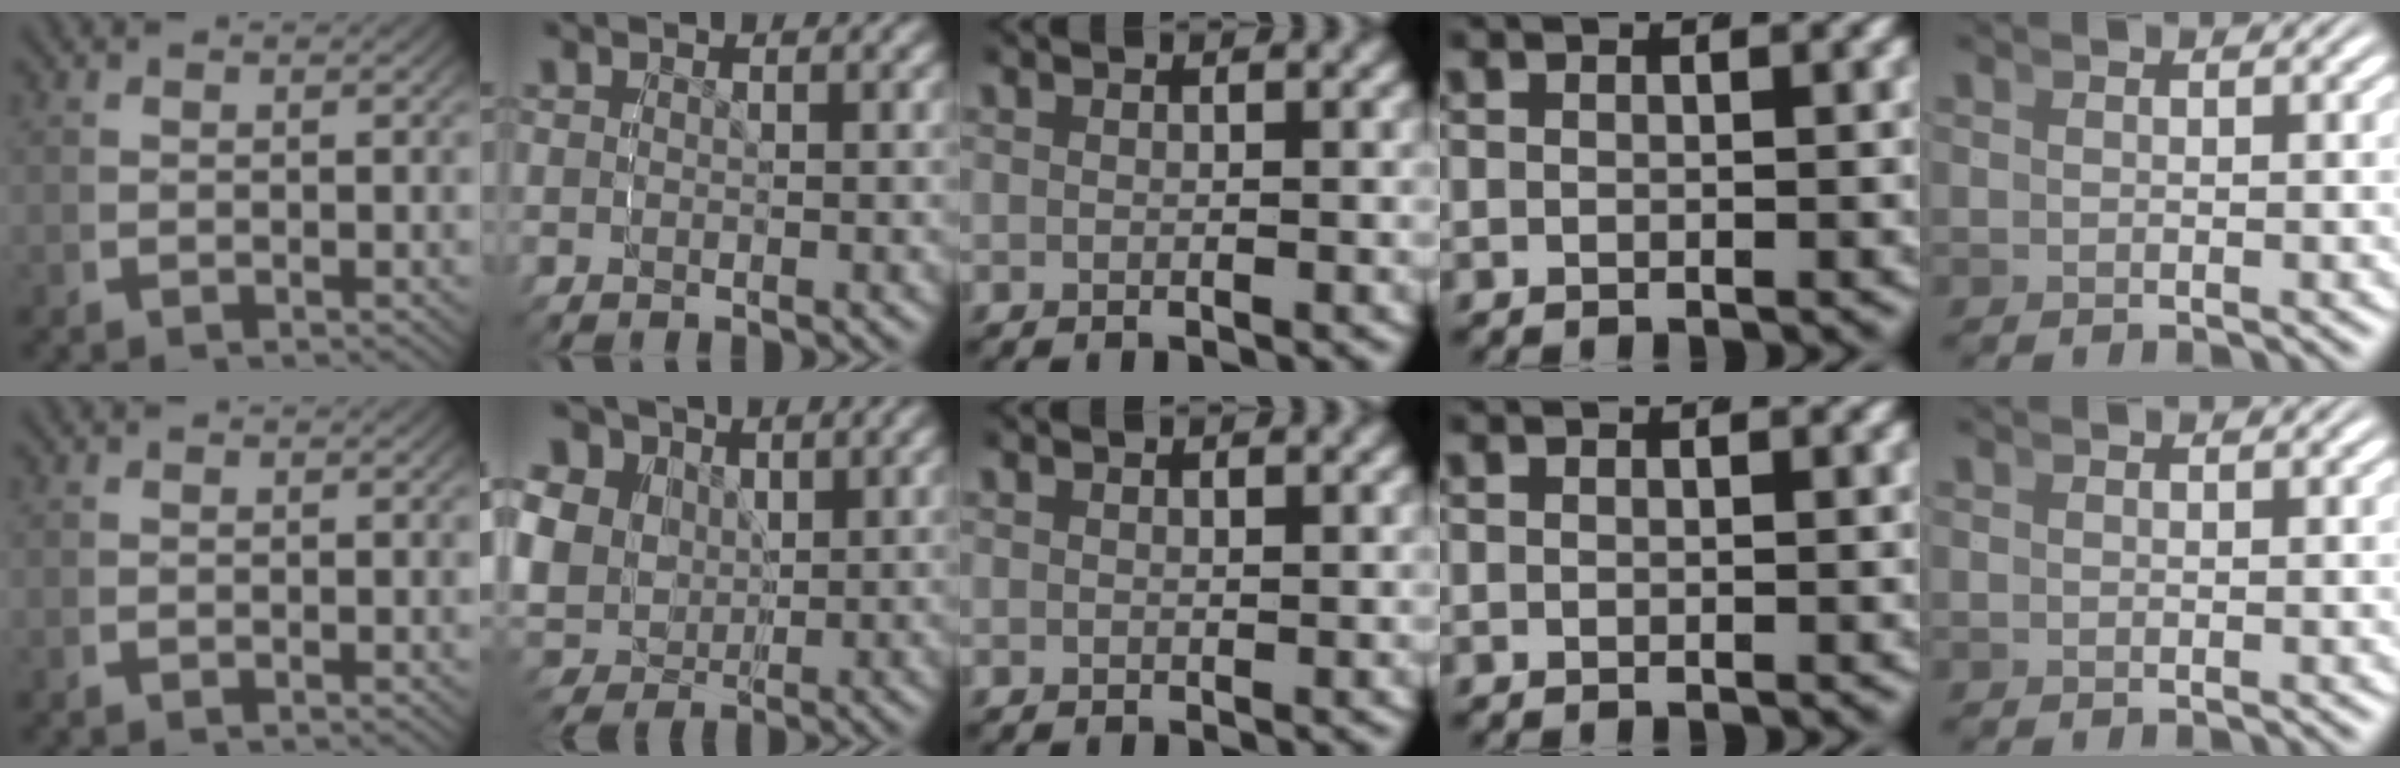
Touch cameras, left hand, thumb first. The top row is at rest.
{"index": {"total": 12.5, "force": [2.8, 10.7, 5.9], "torque": [-0.130, -0.018, 0.042]}, "middle": {"total": 0.5, "force": [0.4, 0.1, -0.3], "torque": [0.005, -0.001, 0.008]}}